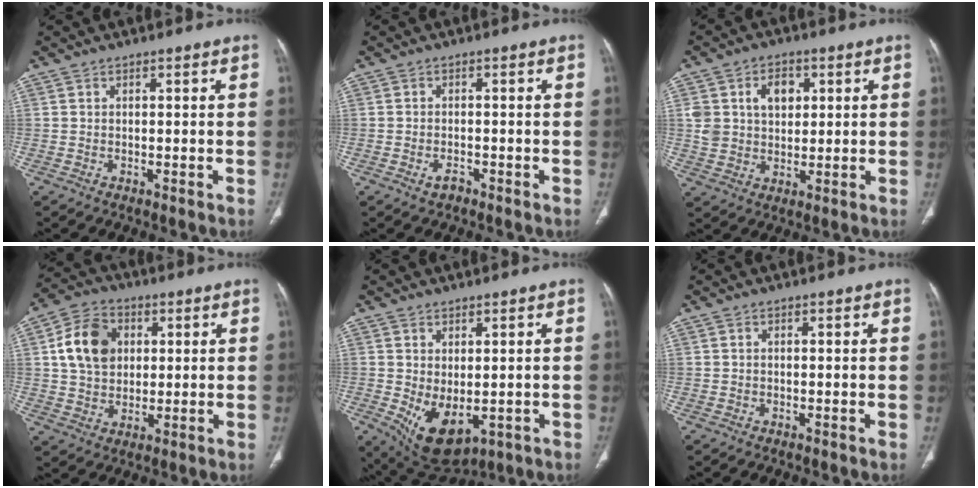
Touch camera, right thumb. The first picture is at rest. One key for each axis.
{"total": 1.7, "fx": -1.1, "fy": 0.9, "fz": 0.9, "tx": -0.018, "ty": 0.007, "tz": -0.017}
{"total": 8.8, "fx": 2.7, "fy": 6.6, "fz": 5.3, "tx": -0.060, "ty": -0.005, "tz": 0.052}
{"total": 11.4, "fx": 2.6, "fy": 8.8, "fz": 6.9, "tx": -0.106, "ty": 0.005, "tz": 0.044}
{"total": 9.3, "fx": -1.8, "fy": 5.3, "fz": 7.4, "tx": -0.112, "ty": -0.009, "tz": -0.001}
{"total": 0.0}